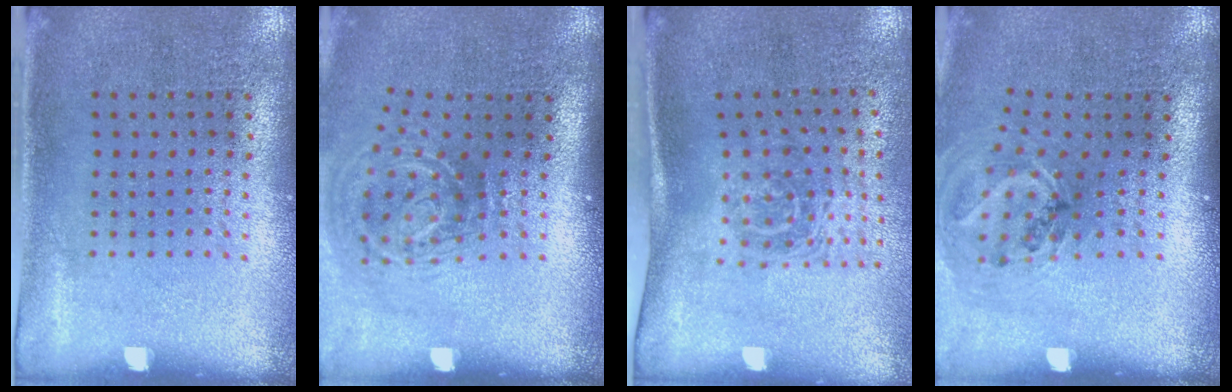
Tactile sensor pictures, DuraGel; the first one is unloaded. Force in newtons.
{"total": 2.1, "press": 1.2, "slide": 1.6}
{"total": 1.7, "press": 1.1, "slide": 1.3}
{"total": 1.2, "press": 1.0, "slide": 0.6}